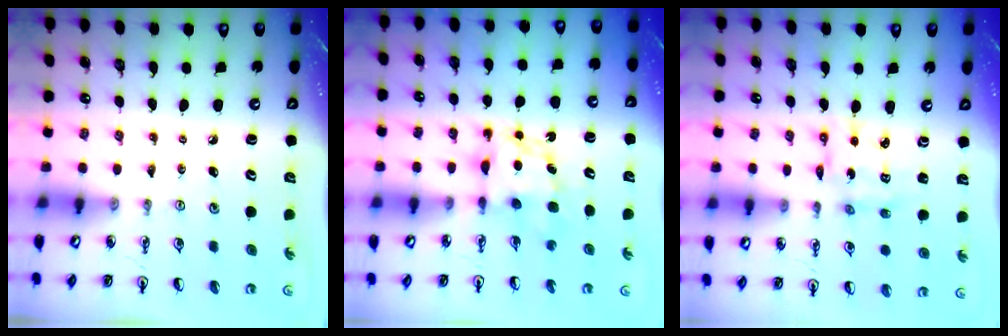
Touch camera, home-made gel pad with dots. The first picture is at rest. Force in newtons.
{"total": 6.5, "press": 6.5, "slide": 0.3}
{"total": 7.0, "press": 7.0, "slide": 0.4}